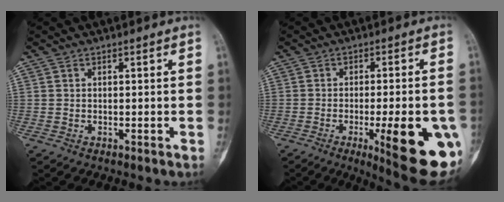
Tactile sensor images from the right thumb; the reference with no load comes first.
{"total": 17.0, "force": [-5.7, 4.1, 15.5], "torque": [-0.155, -0.003, -0.062]}